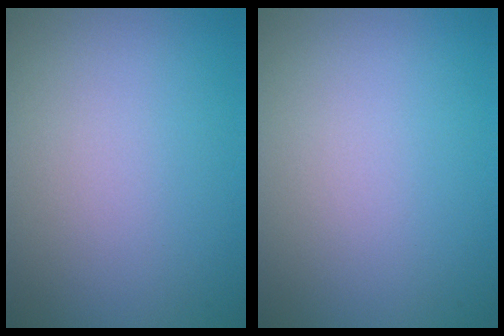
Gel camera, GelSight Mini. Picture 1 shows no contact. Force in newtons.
{"total": 0.0}